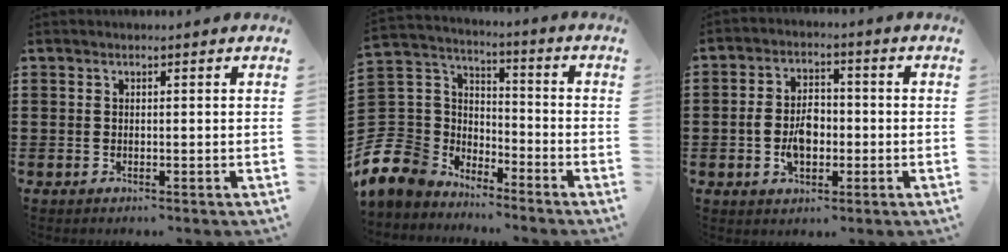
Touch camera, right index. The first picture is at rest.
{"total": 8.8, "force": [-4.9, 7.3, 0.7], "torque": [-0.082, -0.005, -0.101]}
{"total": 5.7, "force": [-1.1, 3.8, 4.0], "torque": [-0.083, 0.005, -0.027]}